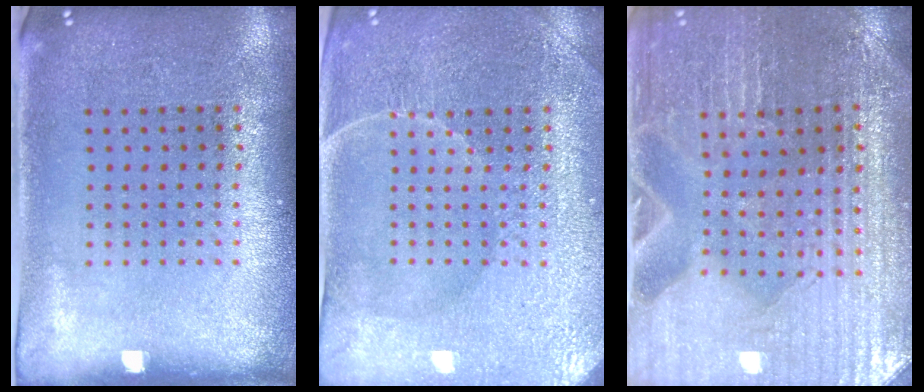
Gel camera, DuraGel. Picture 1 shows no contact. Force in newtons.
{"total": 3.9, "press": 3.8, "slide": 0.8}
{"total": 2.5, "press": 2.4, "slide": 0.4}